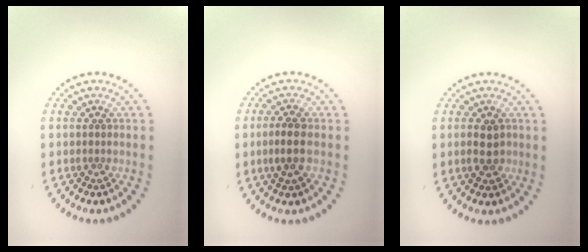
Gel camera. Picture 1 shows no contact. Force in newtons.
{"total": 2.4, "press": 2.3, "slide": 0.6}
{"total": 2.0, "press": 2.0, "slide": 0.2}